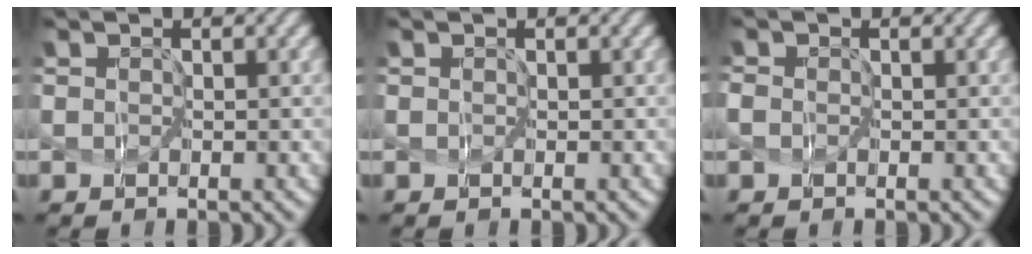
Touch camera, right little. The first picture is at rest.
{"total": 0.0}
{"total": 0.6, "force": [-0.2, 0.5, 0.3], "torque": [-0.005, 0.000, -0.007]}